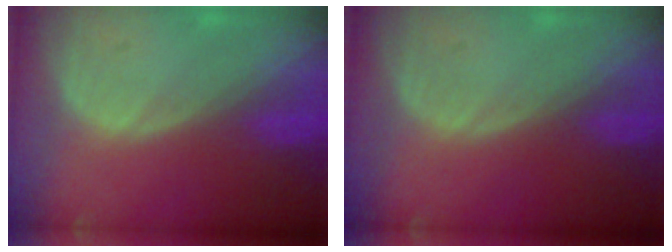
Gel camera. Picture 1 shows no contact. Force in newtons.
{"total": 0.0}